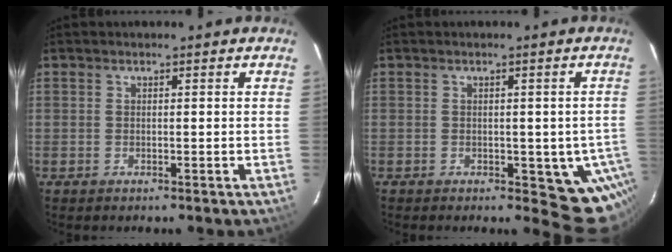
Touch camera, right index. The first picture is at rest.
{"total": 7.3, "force": [-2.7, 4.7, 4.9], "torque": [-0.037, 0.008, -0.025]}